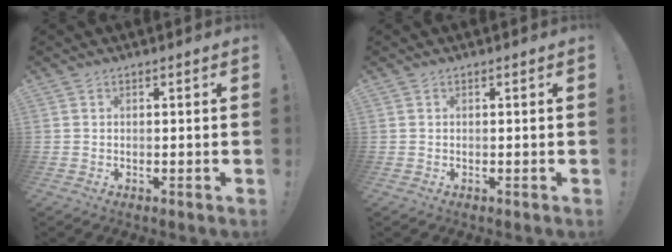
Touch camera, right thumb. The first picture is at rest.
{"total": 0.0}